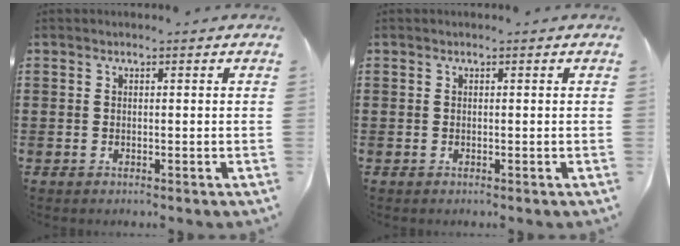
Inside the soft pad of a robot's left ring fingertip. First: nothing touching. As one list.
[{"total": 0.0}]